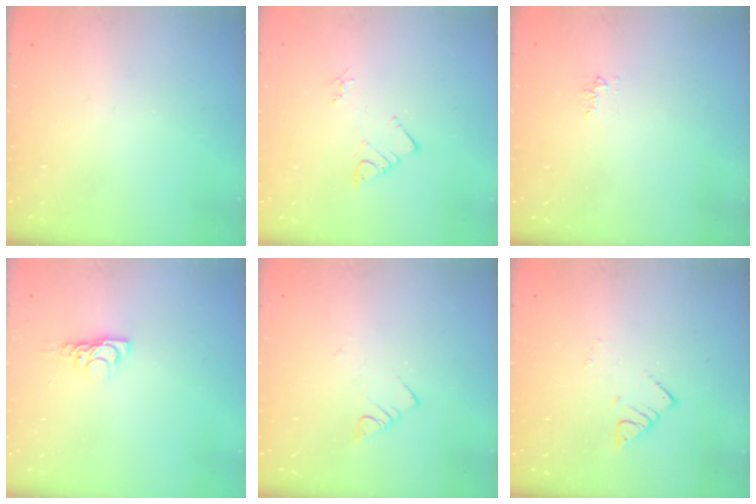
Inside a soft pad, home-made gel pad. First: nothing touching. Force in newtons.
{"total": 6.1, "press": 6.0, "slide": 0.4}
{"total": 3.8, "press": 3.7, "slide": 0.7}
{"total": 5.4, "press": 5.4, "slide": 0.6}
{"total": 2.9, "press": 2.9, "slide": 0.2}
{"total": 2.4, "press": 2.4, "slide": 0.1}